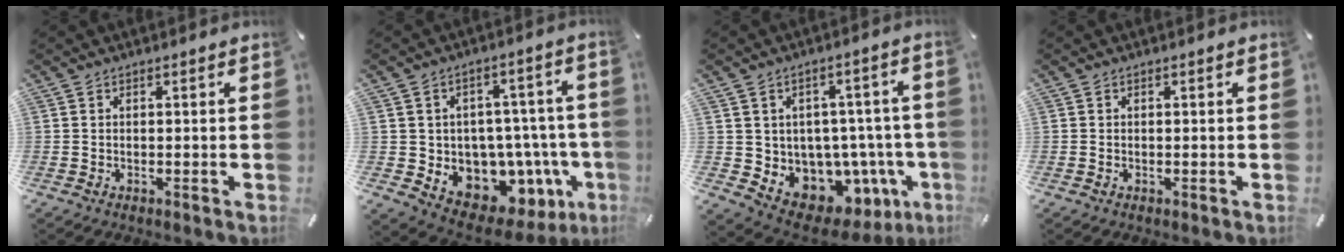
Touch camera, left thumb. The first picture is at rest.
{"total": 10.4, "force": [-3.6, 8.6, 4.5], "torque": [-0.049, -0.004, -0.041]}
{"total": 7.5, "force": [-2.7, 6.5, 2.4], "torque": [-0.031, -0.021, -0.031]}
{"total": 0.5, "force": [-0.1, 0.3, 0.4], "torque": [-0.008, 0.001, -0.002]}